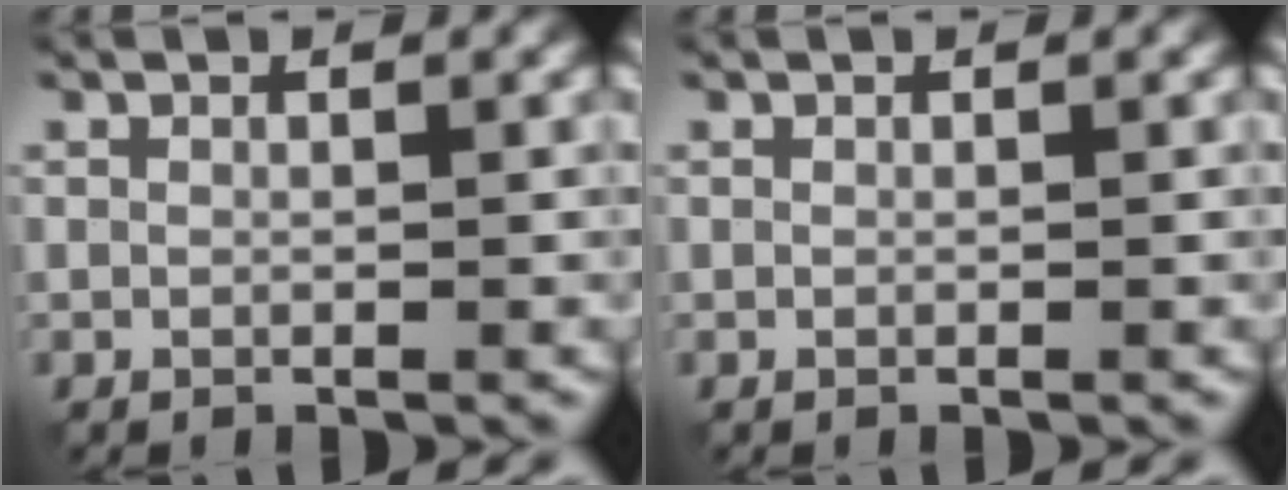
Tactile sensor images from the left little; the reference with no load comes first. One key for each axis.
{"total": 0.0}